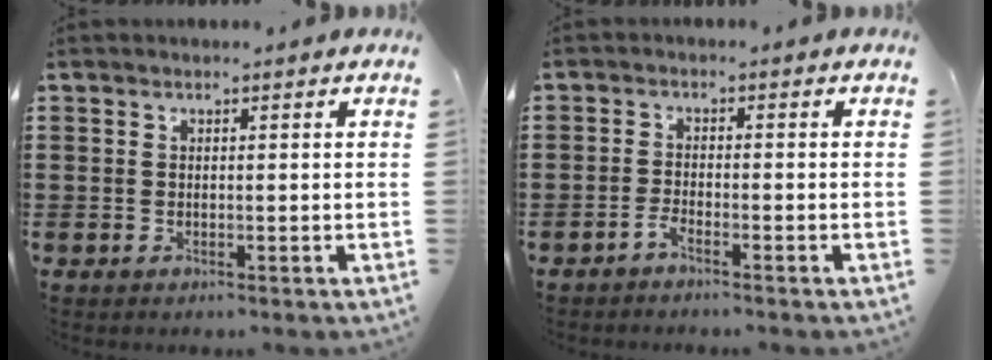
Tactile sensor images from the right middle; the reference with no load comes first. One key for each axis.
{"total": 1.6, "fx": -1.3, "fy": 0.1, "fz": 1.0, "tx": -0.021, "ty": -0.001, "tz": -0.024}